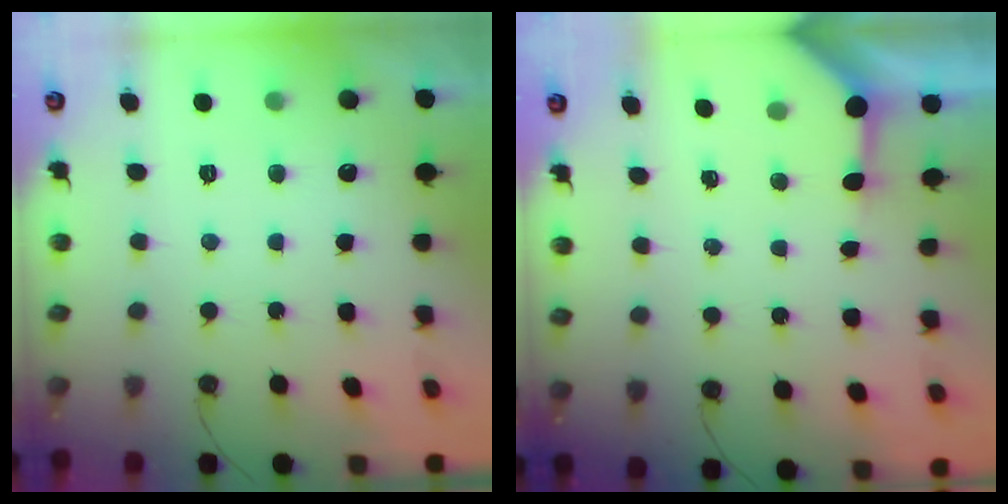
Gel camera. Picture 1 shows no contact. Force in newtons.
{"total": 3.4, "press": 3.4, "slide": 0.3}